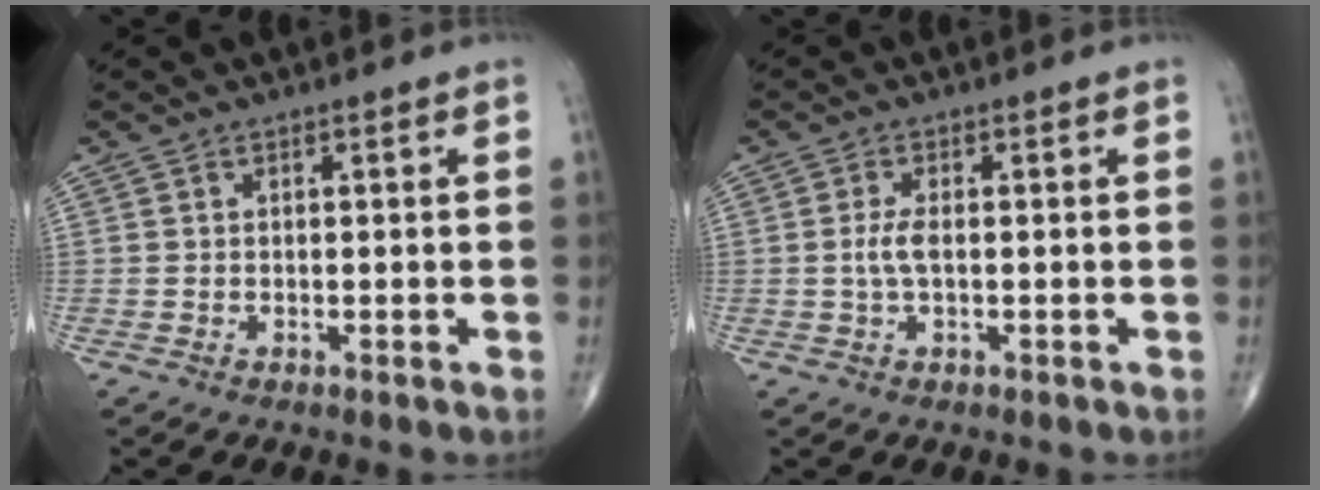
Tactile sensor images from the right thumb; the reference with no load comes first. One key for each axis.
{"total": 2.8, "fx": -0.1, "fy": 1.0, "fz": 2.6, "tx": -0.064, "ty": 0.000, "tz": -0.004}